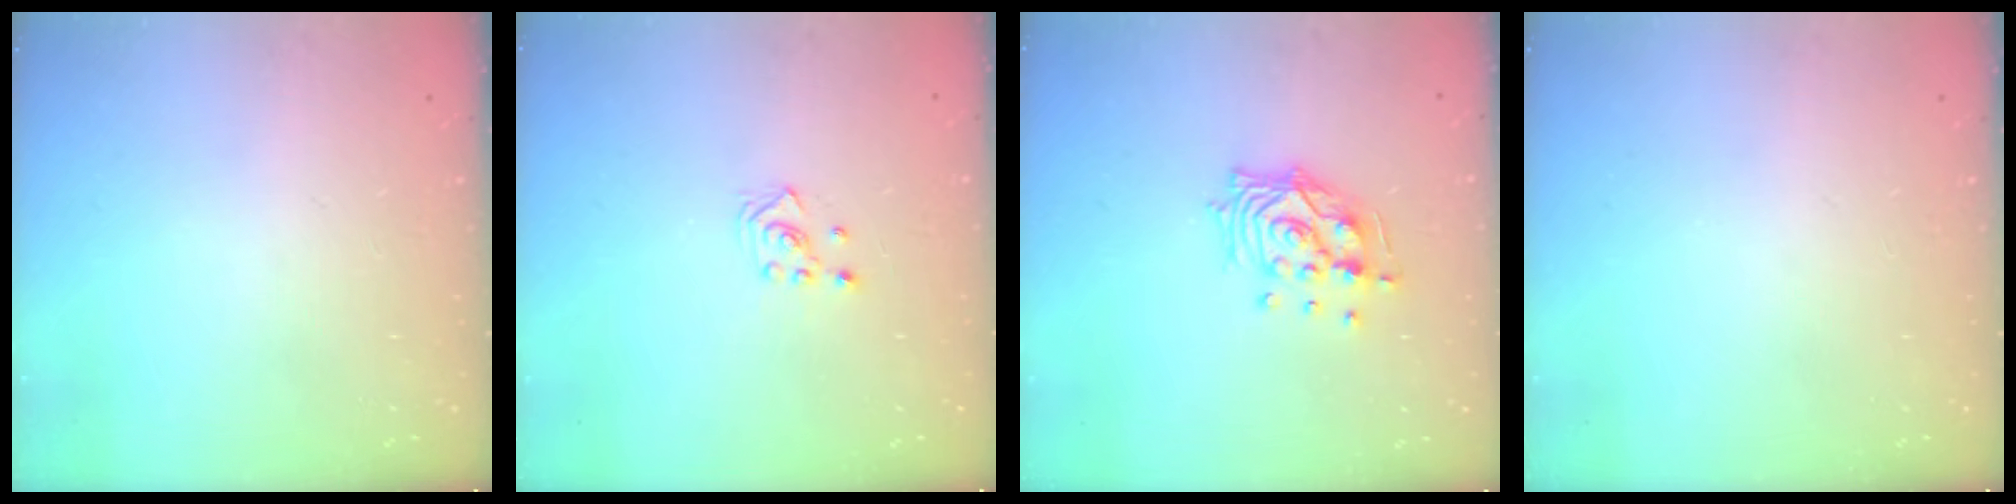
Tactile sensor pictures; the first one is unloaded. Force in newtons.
{"total": 2.5, "press": 2.3, "slide": 1.0}
{"total": 12.8, "press": 12.7, "slide": 1.6}
{"total": 0.0}